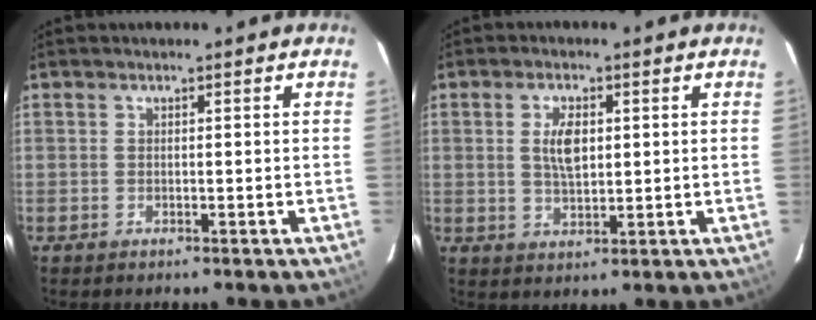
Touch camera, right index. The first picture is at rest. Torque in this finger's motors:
{"motor_torque": [0.18, 0.14, 0.16, 0.06]}